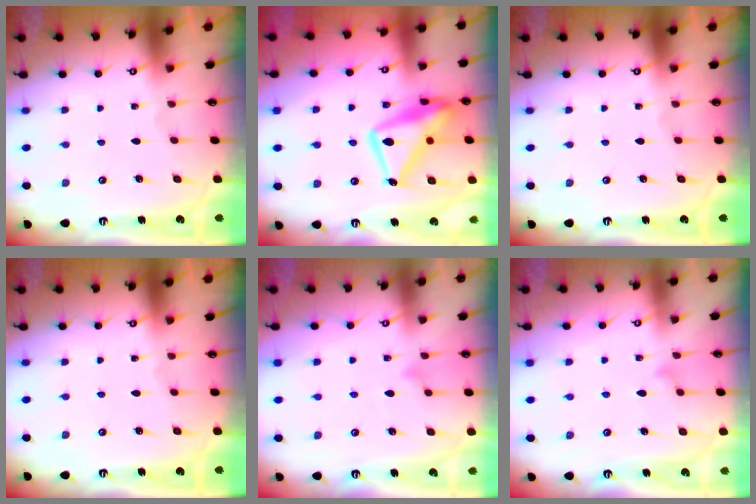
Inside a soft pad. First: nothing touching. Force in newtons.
{"total": 18.5, "press": 18.4, "slide": 1.7}
{"total": 0.0}
{"total": 0.0}
{"total": 8.0, "press": 8.0, "slide": 0.4}
{"total": 8.9, "press": 8.9, "slide": 0.5}